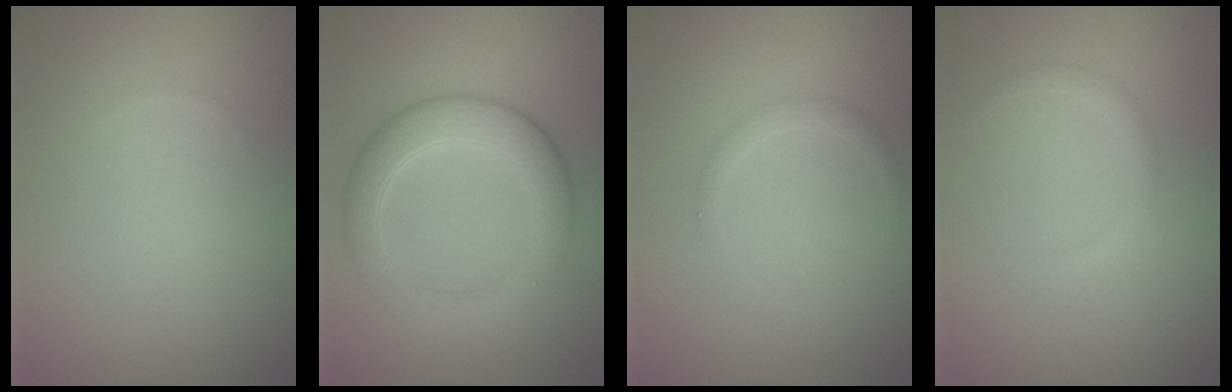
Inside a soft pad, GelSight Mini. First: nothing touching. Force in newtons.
{"total": 4.6, "press": 4.6, "slide": 0.3}
{"total": 1.0, "press": 1.0, "slide": 0.0}
{"total": 0.9, "press": 0.9, "slide": 0.1}